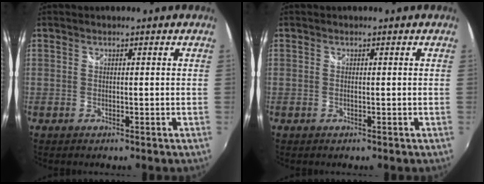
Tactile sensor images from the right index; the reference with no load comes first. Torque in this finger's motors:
{"motor_torque": [0.15, 0.14, -0.01, -0.01]}